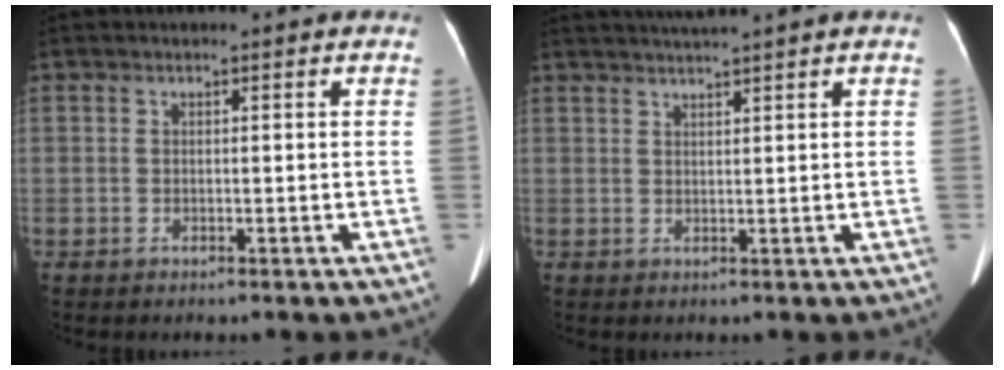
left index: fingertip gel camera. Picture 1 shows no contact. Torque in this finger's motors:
{"motor_torque": [0.06, -0.84, 0.02, 0.06]}